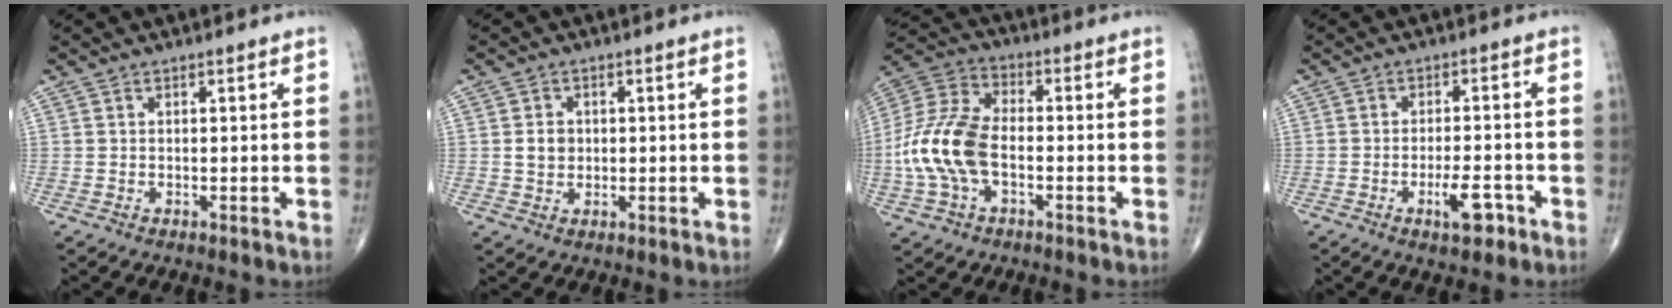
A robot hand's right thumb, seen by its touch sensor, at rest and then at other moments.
{"total": 3.2, "force": [0.2, 2.6, 1.8], "torque": [-0.019, 0.002, 0.006]}
{"total": 14.6, "force": [-2.7, 8.4, 11.6], "torque": [-0.255, 0.030, -0.054]}
{"total": 5.4, "force": [-2.7, 1.9, 4.3], "torque": [-0.065, 0.011, -0.039]}